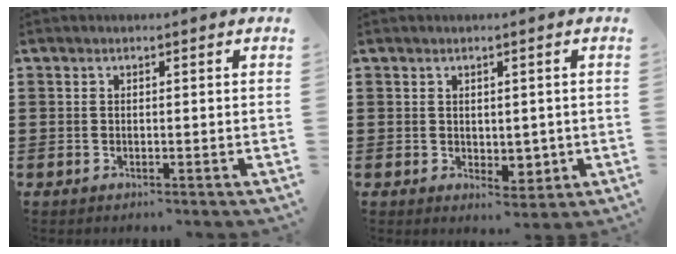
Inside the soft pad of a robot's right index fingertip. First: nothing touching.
{"total": 2.6, "force": [0.5, 2.0, 1.7], "torque": [-0.026, 0.001, 0.009]}